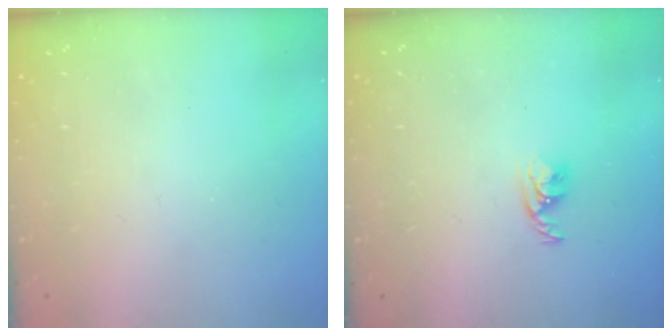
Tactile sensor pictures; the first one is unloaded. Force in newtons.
{"total": 3.7, "press": 3.6, "slide": 0.6}